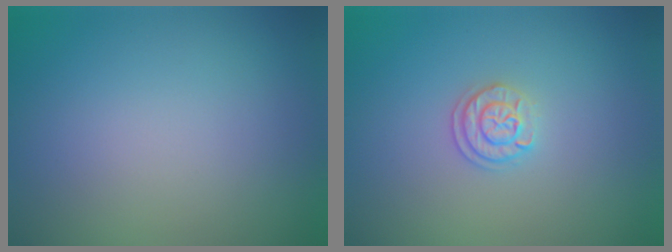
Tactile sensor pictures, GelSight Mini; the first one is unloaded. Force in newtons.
{"total": 2.0, "press": 1.9, "slide": 0.8}